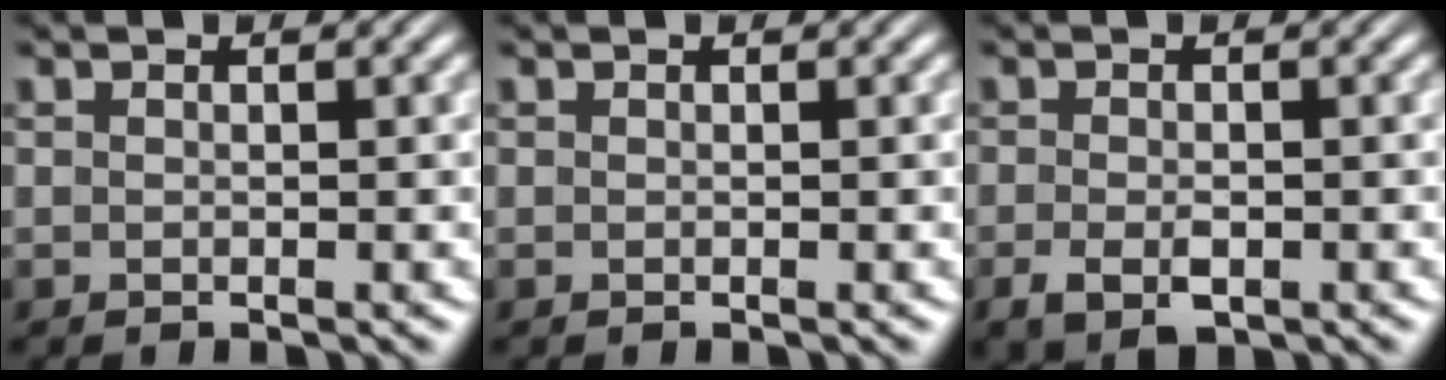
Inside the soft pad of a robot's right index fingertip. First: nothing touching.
{"total": 0.0}
{"total": 3.0, "force": [-1.5, 1.7, 2.0], "torque": [-0.043, -0.017, -0.015]}